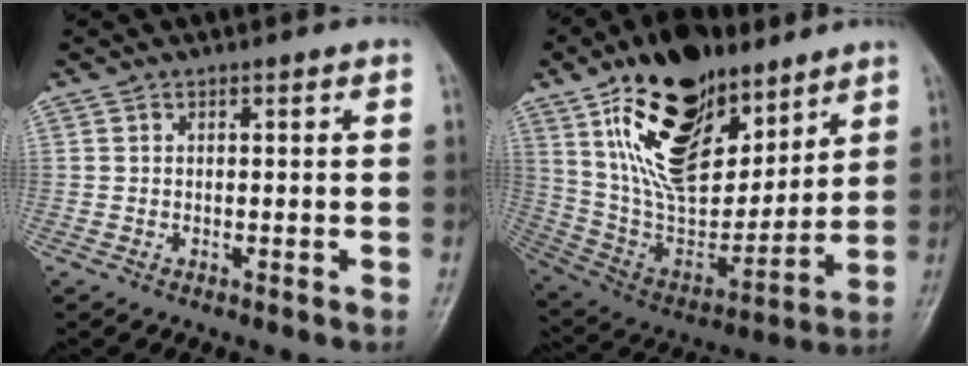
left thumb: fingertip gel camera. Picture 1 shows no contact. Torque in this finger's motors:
{"motor_torque": [2.52, 2.48, 1.31, -1.46, 0.37]}